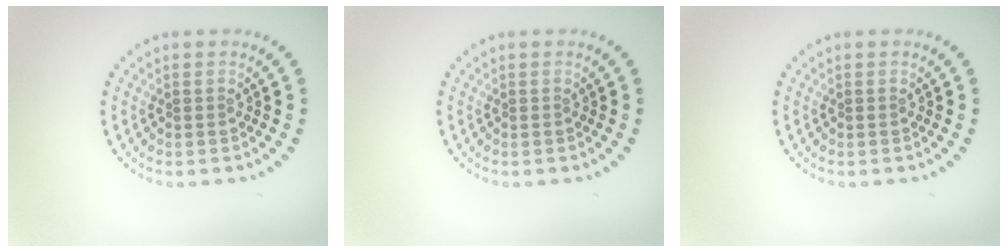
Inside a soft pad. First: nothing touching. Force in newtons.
{"total": 0.0}
{"total": 0.0}